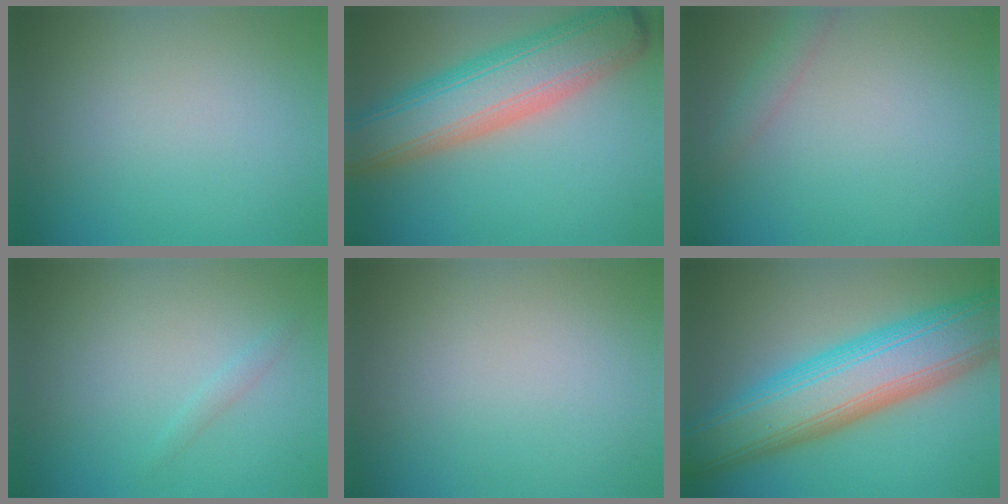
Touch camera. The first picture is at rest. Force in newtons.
{"total": 10.2, "press": 10.2, "slide": 0.5}
{"total": 1.6, "press": 1.6, "slide": 0.0}
{"total": 0.7, "press": 0.7, "slide": 0.0}
{"total": 0.0}
{"total": 12.4, "press": 12.4, "slide": 0.2}